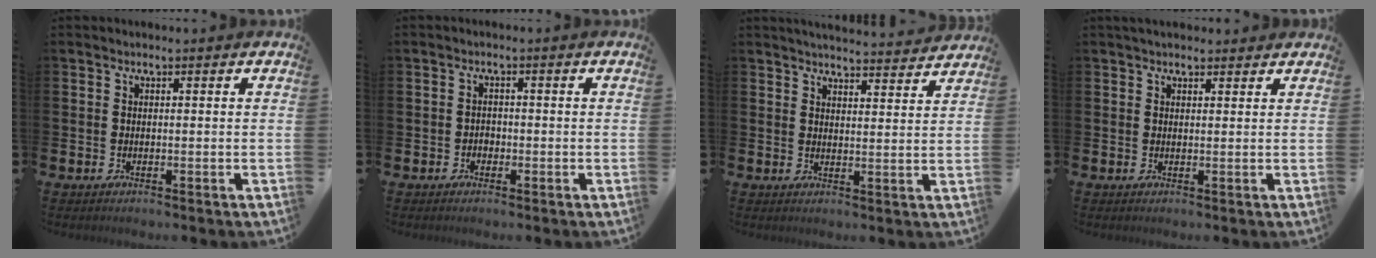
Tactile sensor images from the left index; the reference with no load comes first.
{"total": 1.3, "force": [-0.8, 1.0, 0.2], "torque": [0.000, 0.000, -0.018]}
{"total": 4.4, "force": [4.3, 0.0, 0.4], "torque": [-0.004, -0.034, 0.075]}
{"total": 2.4, "force": [2.3, 0.6, 0.5], "torque": [-0.002, -0.008, 0.040]}